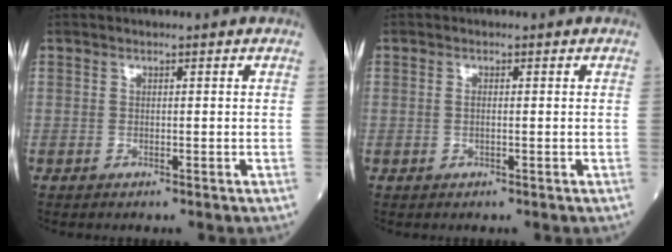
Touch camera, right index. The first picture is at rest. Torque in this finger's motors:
{"motor_torque": [-0.03, 0.02, -0.02, 0.00]}